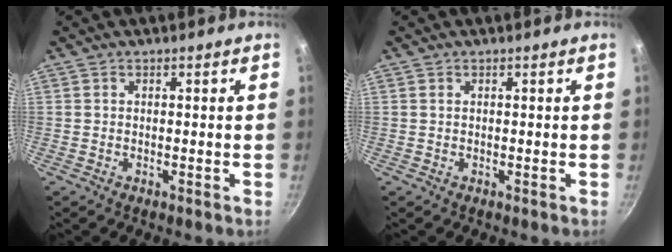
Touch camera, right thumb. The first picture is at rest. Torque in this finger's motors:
{"motor_torque": [-0.48, -0.12, -0.02, 0.45, 0.04]}